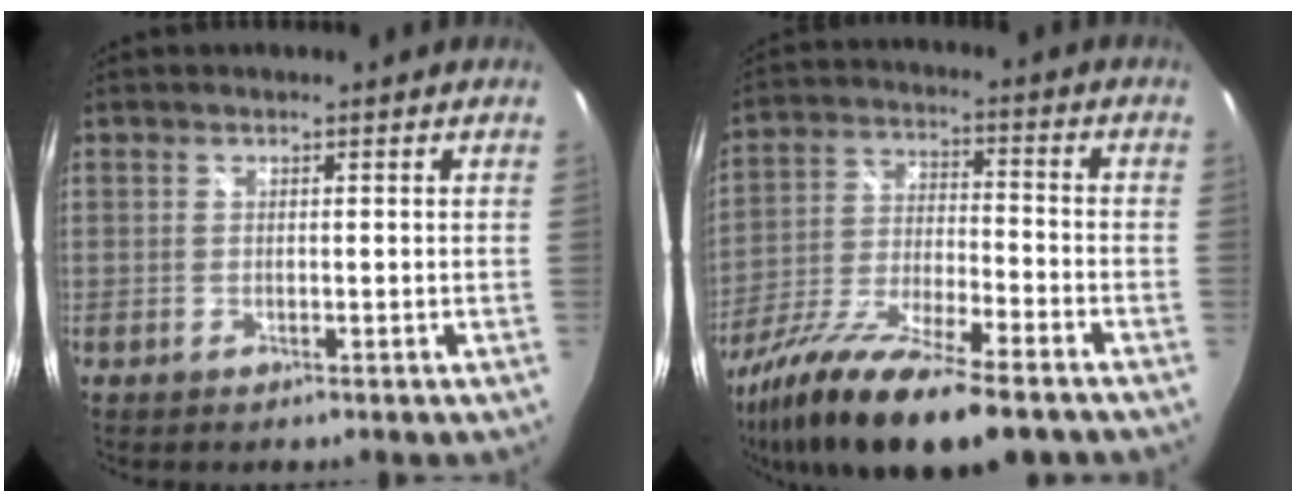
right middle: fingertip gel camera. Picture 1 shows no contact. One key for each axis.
{"total": 20.1, "fx": -14.4, "fy": 4.3, "fz": 13.3, "tx": -0.261, "ty": -0.053, "tz": -0.257}